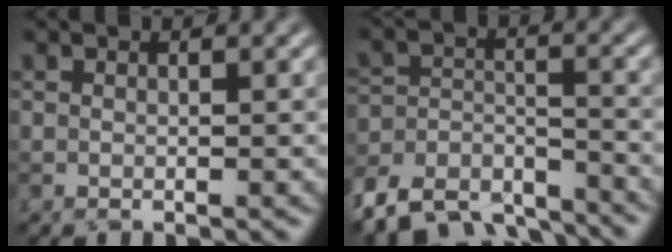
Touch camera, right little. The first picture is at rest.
{"total": 8.7, "force": [-7.7, 3.4, 2.2], "torque": [-0.037, -0.003, -0.128]}